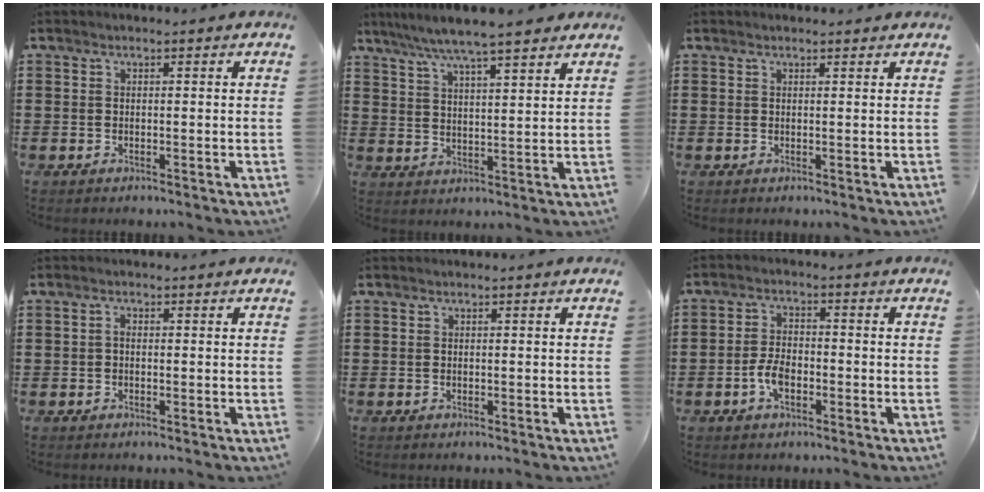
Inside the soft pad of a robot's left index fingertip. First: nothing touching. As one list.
[{"total": 6.1, "force": [5.3, 0.2, 3.0], "torque": [-0.078, -0.018, 0.090]}, {"total": 0.6, "force": [0.6, 0.1, 0.1], "torque": [-0.004, 0.002, 0.010]}, {"total": 0.8, "force": [-0.4, 0.4, 0.5], "torque": [-0.014, 0.000, -0.008]}, {"total": 0.0}, {"total": 4.1, "force": [-1.6, 2.1, 3.1], "torque": [-0.084, -0.003, -0.038]}]